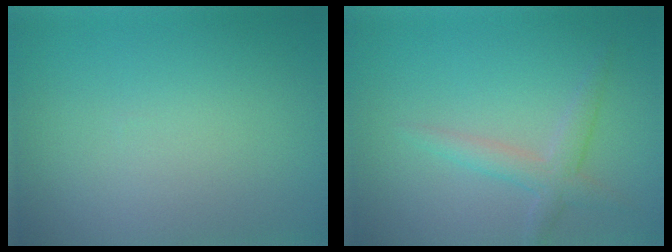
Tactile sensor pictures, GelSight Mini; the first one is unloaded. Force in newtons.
{"total": 2.4, "press": 2.4, "slide": 0.1}